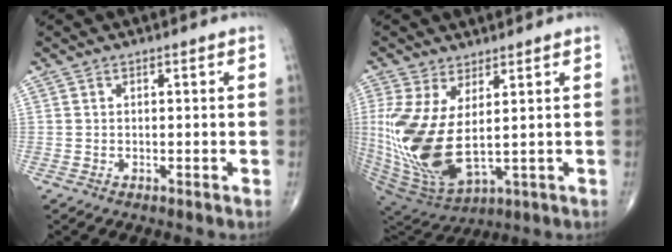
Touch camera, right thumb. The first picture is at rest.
{"total": 16.1, "force": [1.2, 7.4, 14.2], "torque": [-0.320, -0.028, 0.047]}